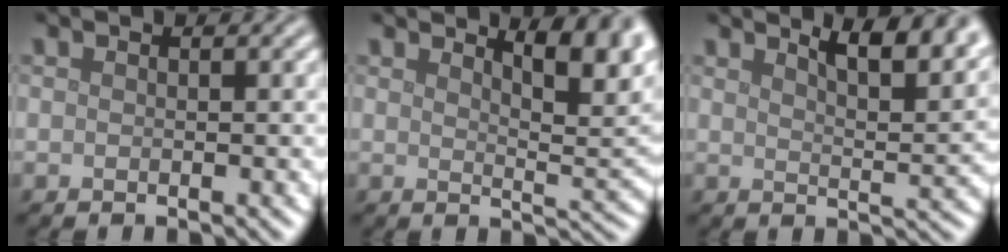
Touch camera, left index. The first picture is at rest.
{"total": 6.1, "force": [3.6, 1.9, 4.6], "torque": [-0.051, 0.004, 0.051]}
{"total": 6.6, "force": [4.4, 2.0, 4.4], "torque": [-0.042, 0.015, 0.046]}